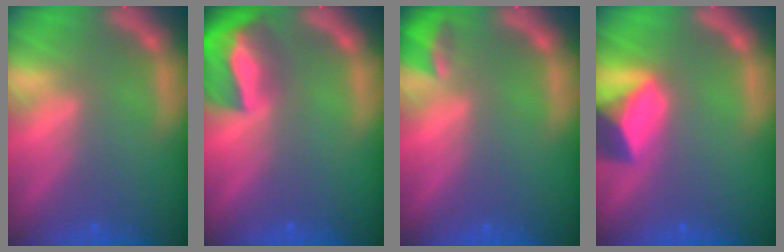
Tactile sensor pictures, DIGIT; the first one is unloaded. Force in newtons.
{"total": 9.4}
{"total": 2.4}
{"total": 6.4}